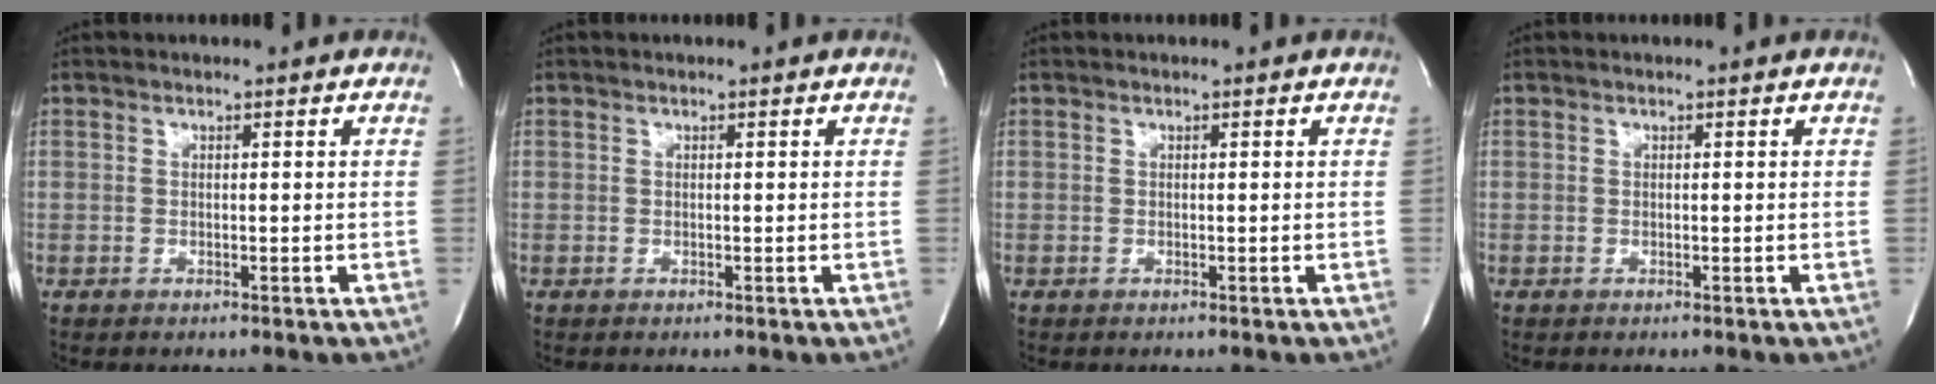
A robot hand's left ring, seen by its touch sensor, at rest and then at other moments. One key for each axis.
{"total": 0.0}
{"total": 0.0}
{"total": 0.0}